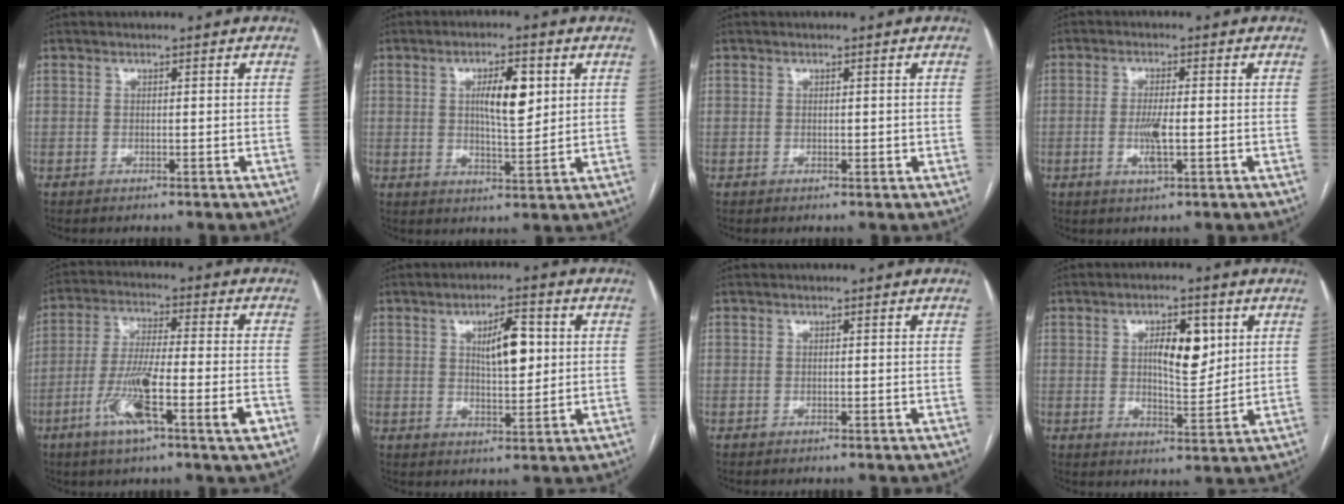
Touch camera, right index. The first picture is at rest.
{"total": 7.3, "force": [2.1, 2.1, 6.6], "torque": [-0.109, 0.003, 0.038]}
{"total": 1.0, "force": [0.2, 0.7, 0.6], "torque": [-0.007, -0.002, 0.005]}
{"total": 4.1, "force": [-0.7, 0.8, 4.0], "torque": [-0.082, -0.006, -0.012]}
{"total": 12.7, "force": [-5.1, 1.0, 11.6], "torque": [-0.213, -0.006, -0.088]}
{"total": 7.1, "force": [1.9, 2.4, 6.4], "torque": [-0.103, 0.006, 0.035]}
{"total": 0.0}
{"total": 7.7, "force": [2.5, 3.0, 6.6], "torque": [-0.103, 0.001, 0.043]}